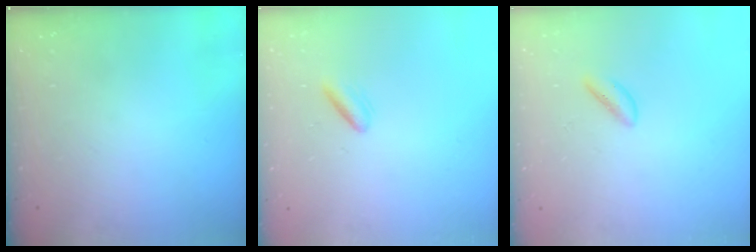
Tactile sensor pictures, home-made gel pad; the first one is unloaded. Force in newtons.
{"total": 2.7, "press": 2.6, "slide": 0.9}
{"total": 1.7, "press": 1.6, "slide": 0.6}